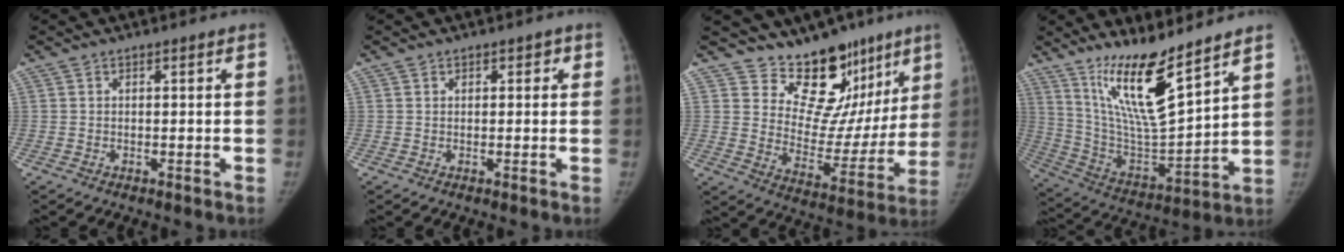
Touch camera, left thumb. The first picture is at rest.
{"total": 1.6, "force": [0.8, 1.2, 0.6], "torque": [0.010, -0.001, 0.005]}
{"total": 17.4, "force": [13.5, 9.3, 6.0], "torque": [-0.016, -0.099, 0.196]}
{"total": 17.4, "force": [12.0, 3.3, 12.2], "torque": [-0.196, -0.081, 0.236]}